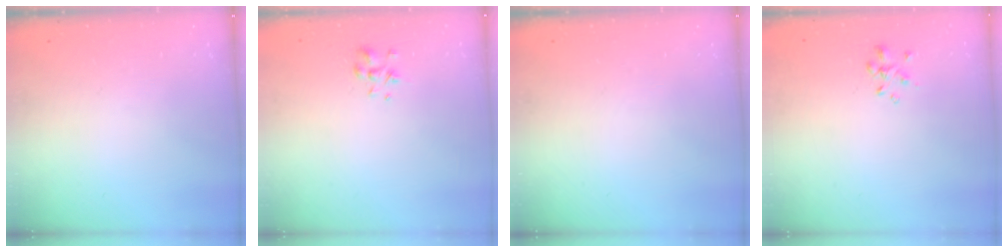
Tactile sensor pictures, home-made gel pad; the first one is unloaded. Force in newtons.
{"total": 1.3, "press": 1.2, "slide": 0.6}
{"total": 0.0}
{"total": 0.6, "press": 0.5, "slide": 0.3}